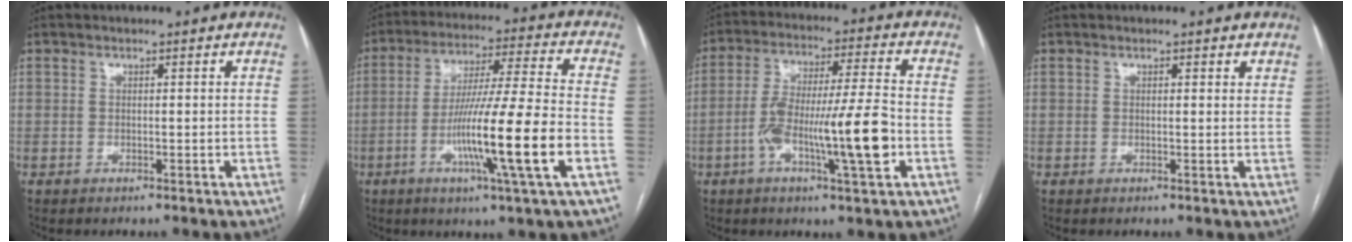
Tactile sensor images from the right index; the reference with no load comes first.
{"total": 16.2, "force": [-5.0, -1.2, 15.3], "torque": [-0.278, -0.012, -0.091]}
{"total": 13.8, "force": [-3.9, 0.7, 13.2], "torque": [-0.238, 0.006, -0.069]}
{"total": 1.2, "force": [0.9, 0.4, 0.7], "torque": [-0.010, -0.001, 0.006]}